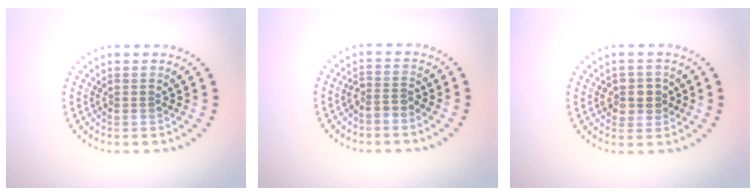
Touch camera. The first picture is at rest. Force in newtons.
{"total": 1.8, "press": 1.4, "slide": 1.1}
{"total": 2.6, "press": 2.4, "slide": 1.0}